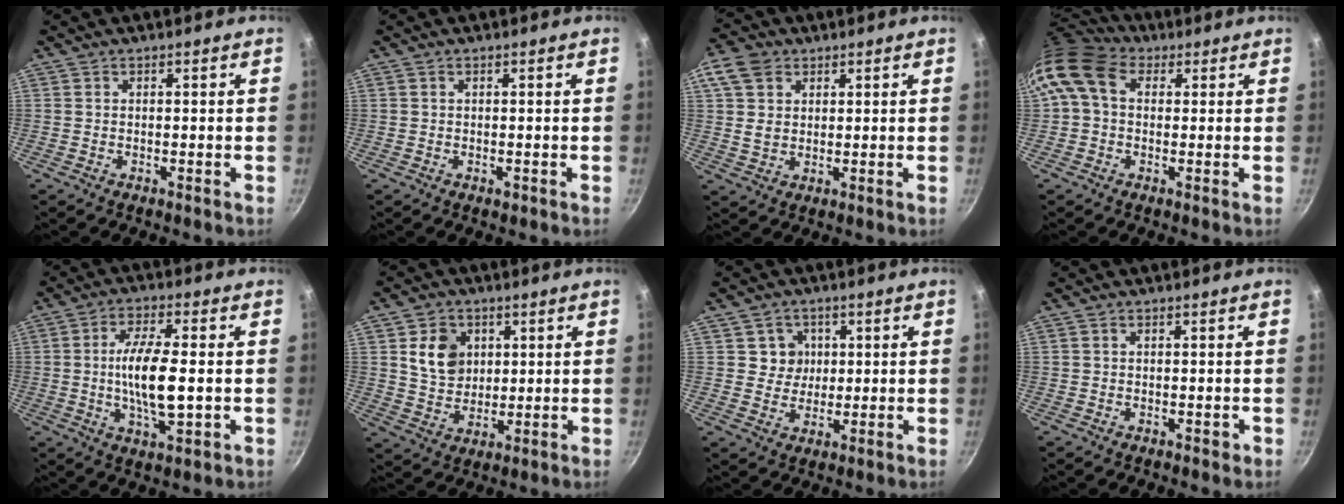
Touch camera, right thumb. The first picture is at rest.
{"total": 1.0, "force": [-0.1, 0.6, 0.8], "torque": [-0.009, 0.001, -0.001]}
{"total": 7.8, "force": [3.2, 5.8, 4.1], "torque": [-0.062, -0.007, 0.053]}
{"total": 10.7, "force": [2.6, 8.0, 6.7], "torque": [-0.121, 0.016, 0.027]}
{"total": 11.4, "force": [-0.5, 3.7, 10.8], "torque": [-0.201, 0.006, -0.010]}
{"total": 8.8, "force": [2.5, 7.2, 4.4], "torque": [-0.047, -0.013, 0.049]}
{"total": 6.7, "force": [1.8, 6.1, 1.9], "torque": [0.005, -0.009, 0.031]}
{"total": 1.2, "force": [-0.1, 0.7, 0.9], "torque": [-0.006, 0.002, -0.001]}